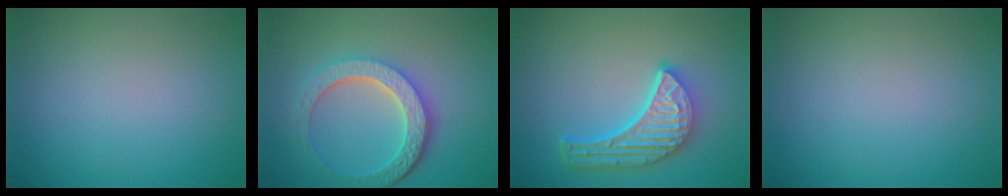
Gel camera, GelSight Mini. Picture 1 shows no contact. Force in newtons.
{"total": 6.0, "press": 4.5, "slide": 4.0}
{"total": 5.8, "press": 4.5, "slide": 3.7}
{"total": 0.0}